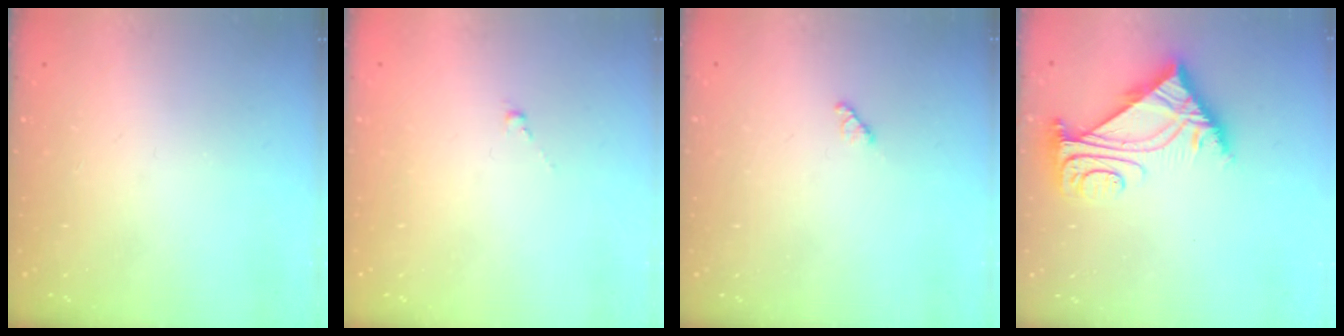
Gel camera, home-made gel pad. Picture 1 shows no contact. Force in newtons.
{"total": 0.5, "press": 0.3, "slide": 0.4}
{"total": 2.9, "press": 2.9, "slide": 0.3}
{"total": 7.3, "press": 7.2, "slide": 1.2}